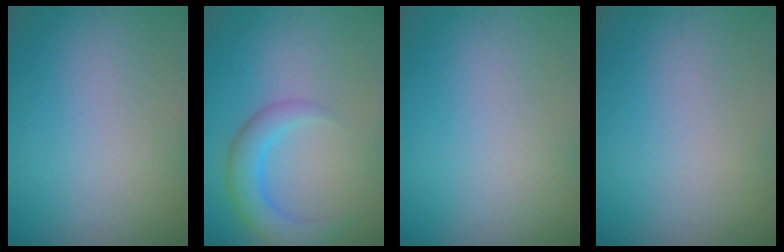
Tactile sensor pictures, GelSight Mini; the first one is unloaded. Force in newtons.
{"total": 3.7, "press": 3.7, "slide": 0.2}
{"total": 0.0}
{"total": 0.0}